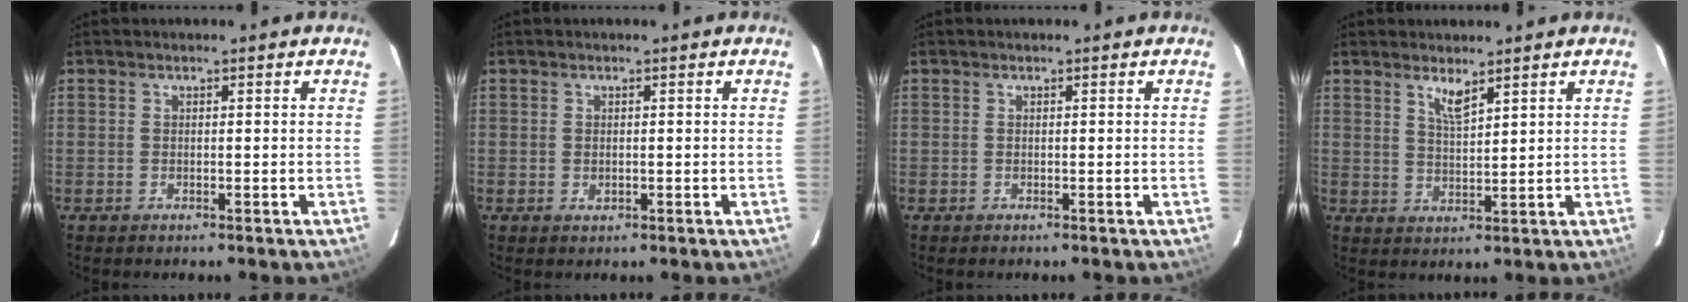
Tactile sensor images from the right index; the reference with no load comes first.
{"total": 0.9, "force": [0.0, 0.7, 0.6], "torque": [-0.009, 0.002, 0.000]}
{"total": 0.0}
{"total": 3.6, "force": [2.6, 0.7, 2.4], "torque": [-0.045, -0.003, 0.048]}